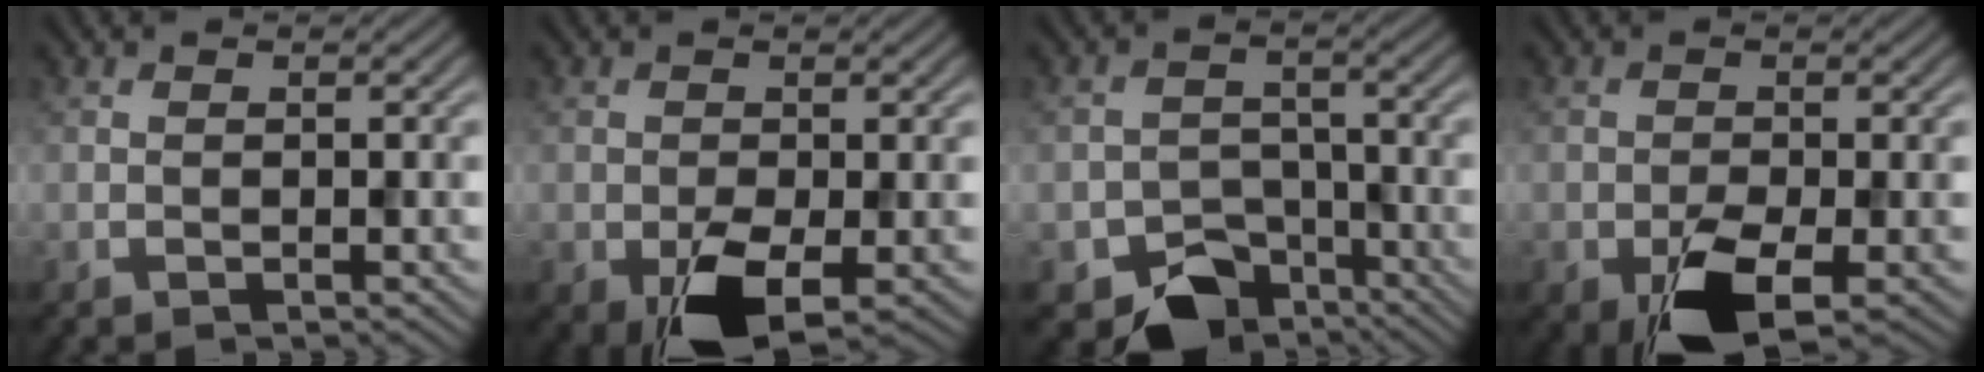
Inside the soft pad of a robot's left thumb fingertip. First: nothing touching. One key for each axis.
{"total": 6.4, "fx": -2.6, "fy": 3.7, "fz": 4.6, "tx": -0.091, "ty": -0.026, "tz": -0.040}
{"total": 7.7, "fx": -4.9, "fy": 5.2, "fz": 3.0, "tx": -0.042, "ty": -0.020, "tz": -0.080}
{"total": 6.5, "fx": -3.2, "fy": 3.1, "fz": 4.8, "tx": -0.086, "ty": -0.014, "tz": -0.054}